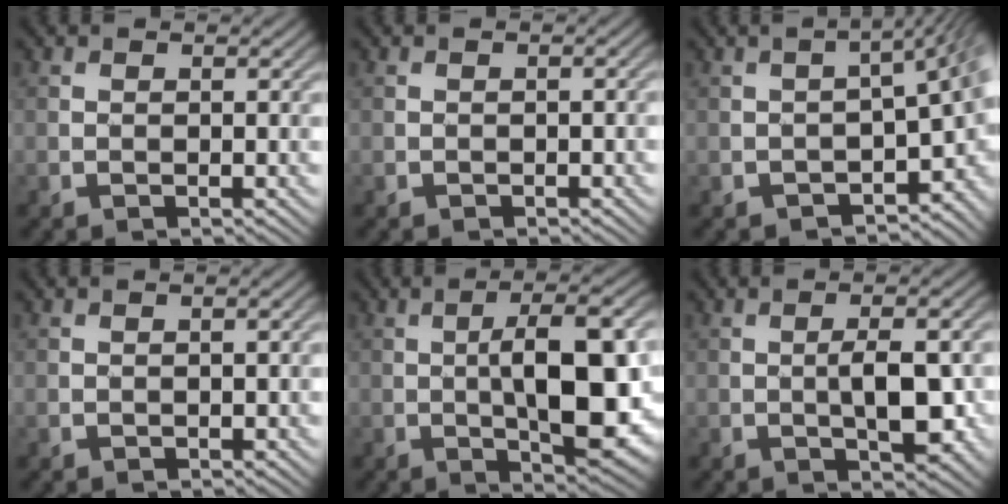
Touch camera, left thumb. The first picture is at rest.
{"total": 0.8, "force": [-0.4, 0.3, 0.5], "torque": [-0.009, -0.001, -0.006]}
{"total": 9.1, "force": [-3.0, 3.8, 7.7], "torque": [-0.104, -0.028, -0.034]}
{"total": 1.0, "force": [-0.4, 0.4, 0.9], "torque": [-0.014, -0.001, -0.005]}
{"total": 11.8, "force": [-0.7, 4.0, 11.1], "torque": [-0.159, 0.006, -0.011]}
{"total": 5.8, "force": [-0.8, 2.0, 5.4], "torque": [-0.089, 0.001, -0.012]}